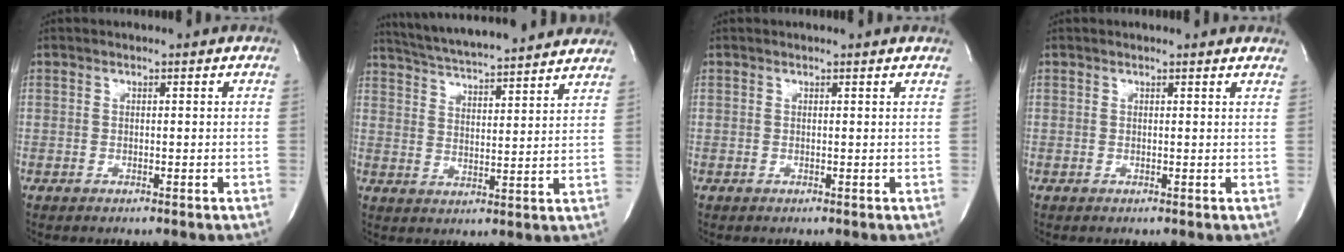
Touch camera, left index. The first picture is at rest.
{"total": 19.6, "force": [17.8, 1.7, 8.1], "torque": [-0.135, 0.024, 0.252]}
{"total": 1.6, "force": [1.5, -0.1, 0.3], "torque": [-0.017, 0.000, 0.013]}
{"total": 3.1, "force": [3.0, 0.2, 0.7], "torque": [-0.015, -0.003, 0.019]}